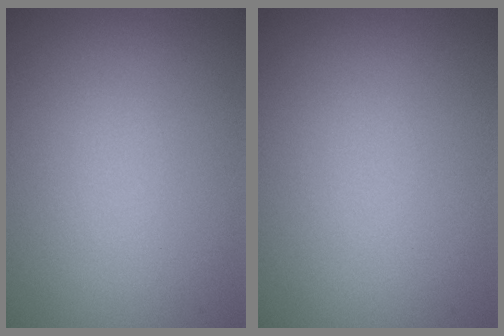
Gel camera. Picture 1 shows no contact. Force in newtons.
{"total": 0.0}